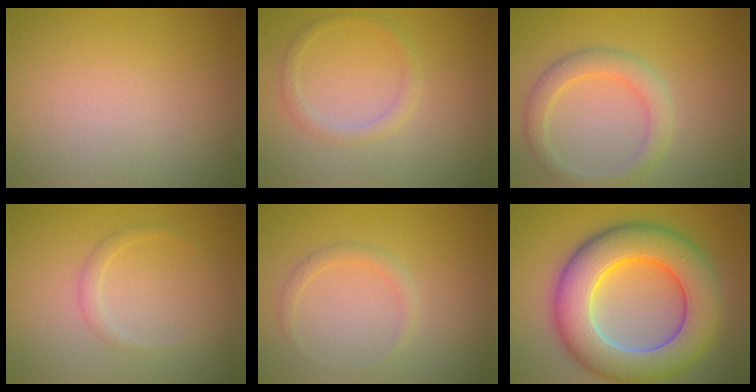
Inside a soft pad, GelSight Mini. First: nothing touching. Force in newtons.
{"total": 1.5, "press": 1.5, "slide": 0.1}
{"total": 2.9, "press": 2.9, "slide": 0.3}
{"total": 1.1, "press": 1.1, "slide": 0.1}
{"total": 1.1, "press": 1.1, "slide": 0.1}
{"total": 11.0, "press": 11.0, "slide": 0.6}